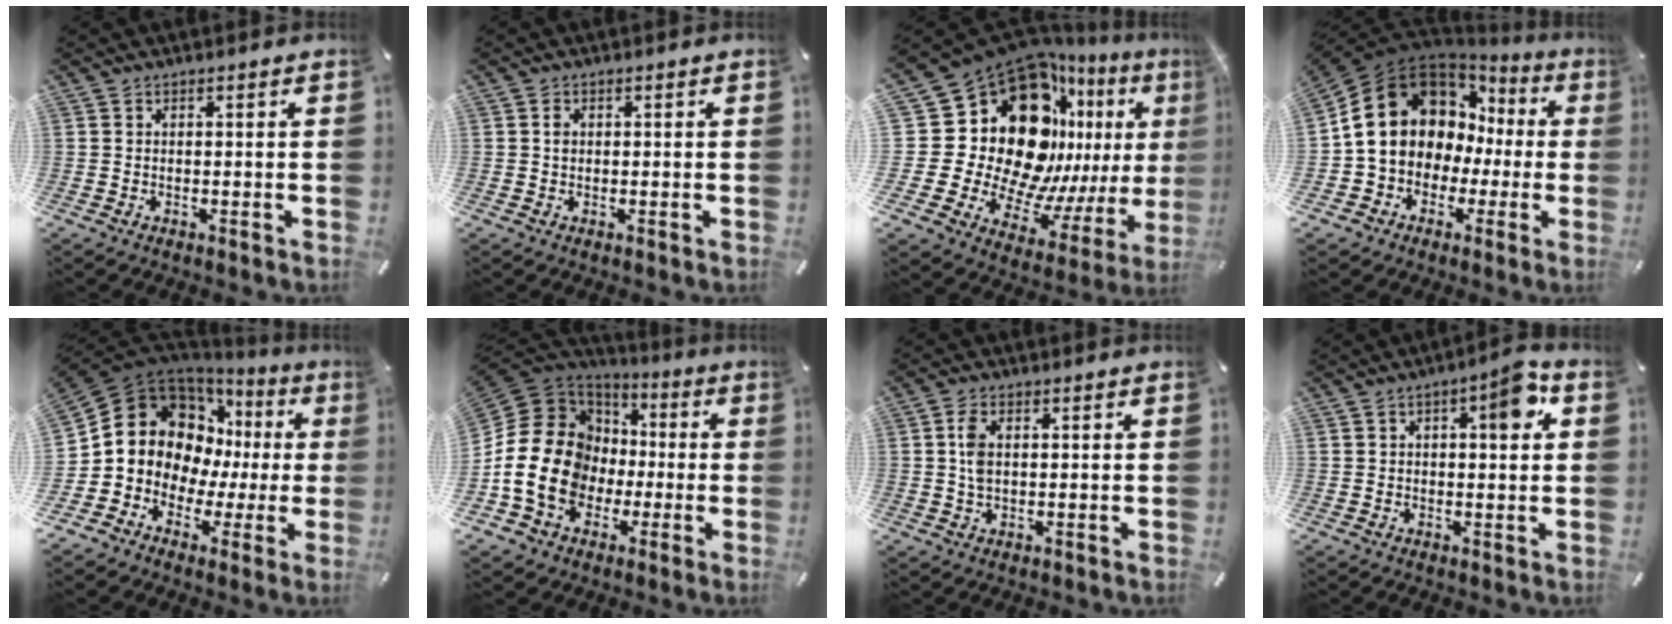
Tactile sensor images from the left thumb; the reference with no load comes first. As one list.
[{"total": 1.1, "force": [0.1, 0.9, 0.7], "torque": [-0.006, 0.000, 0.000]}, {"total": 31.6, "force": [8.3, 21.7, 21.4], "torque": [-0.372, -0.125, 0.200]}, {"total": 15.3, "force": [2.6, 13.0, 7.6], "torque": [-0.139, -0.014, 0.052]}, {"total": 12.7, "force": [1.7, 11.8, 4.6], "torque": [-0.090, -0.032, 0.038]}, {"total": 18.4, "force": [-3.9, 15.7, 8.7], "torque": [-0.200, 0.010, -0.069]}, {"total": 4.2, "force": [0.6, 2.5, 3.3], "torque": [-0.069, 0.001, 0.005]}, {"total": 8.5, "force": [2.2, 3.4, 7.5], "torque": [-0.088, -0.010, 0.026]}]